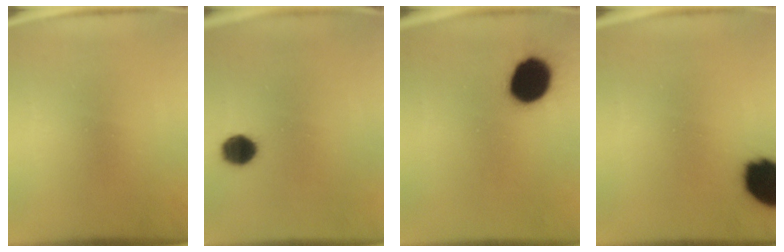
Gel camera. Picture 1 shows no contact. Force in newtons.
{"total": 5.8}
{"total": 13.6}
{"total": 14.1}